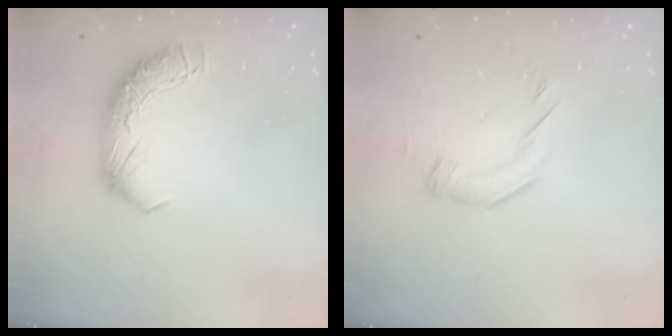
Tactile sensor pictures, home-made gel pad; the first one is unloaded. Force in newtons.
{"total": 2.7, "press": 2.4, "slide": 1.1}